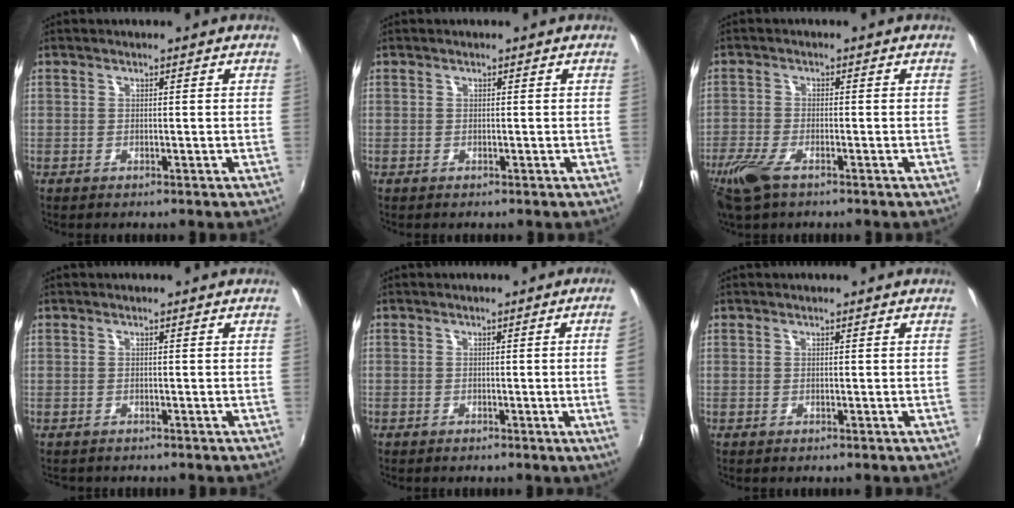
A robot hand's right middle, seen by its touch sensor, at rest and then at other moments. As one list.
[{"total": 0.0}, {"total": 6.5, "force": [-4.2, 2.3, 4.3], "torque": [-0.112, -0.017, -0.084]}, {"total": 0.9, "force": [-0.8, 0.4, 0.0], "torque": [-0.006, -0.002, -0.013]}, {"total": 3.7, "force": [-0.1, -1.7, 3.3], "torque": [-0.053, -0.010, 0.005]}, {"total": 0.0}]